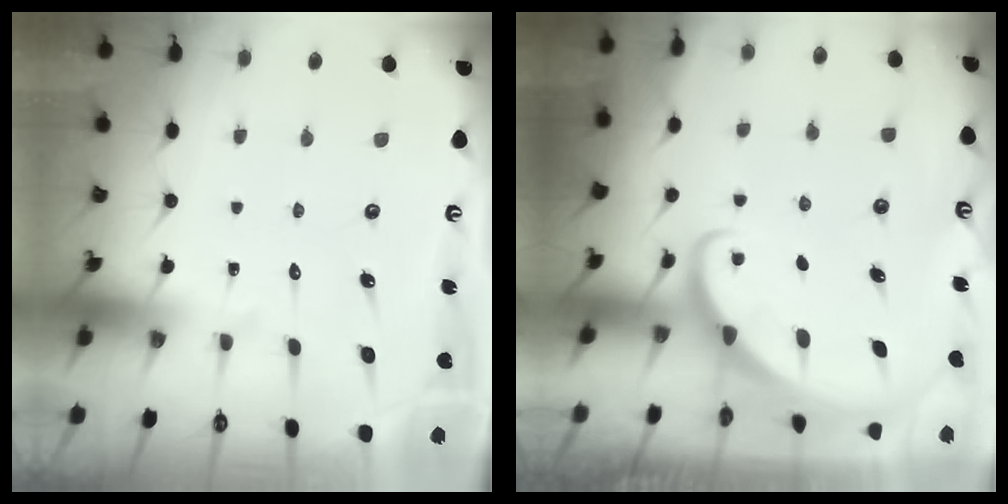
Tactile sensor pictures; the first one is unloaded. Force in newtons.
{"total": 1.8, "press": 1.8, "slide": 0.2}